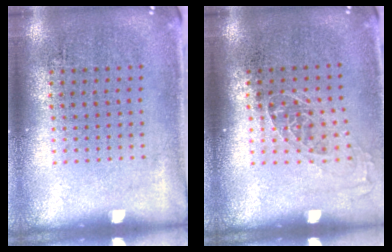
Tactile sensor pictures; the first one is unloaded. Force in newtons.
{"total": 1.0, "press": 0.9, "slide": 0.4}